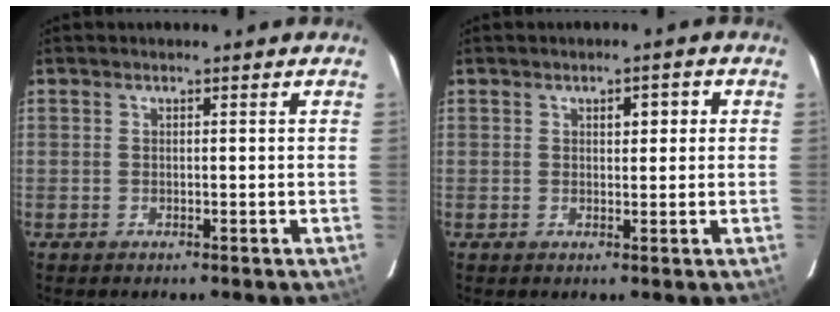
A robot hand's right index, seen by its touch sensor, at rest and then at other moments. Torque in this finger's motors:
{"motor_torque": [0.03, 0.00, 0.02, 0.02]}